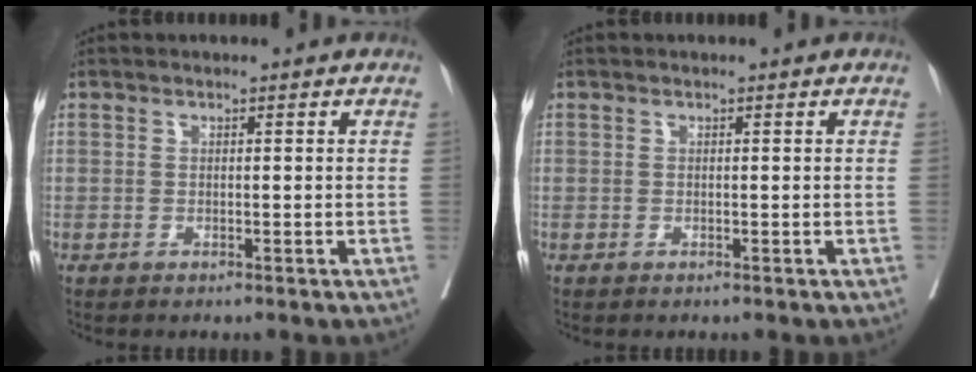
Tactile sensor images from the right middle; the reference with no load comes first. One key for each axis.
{"total": 0.0}